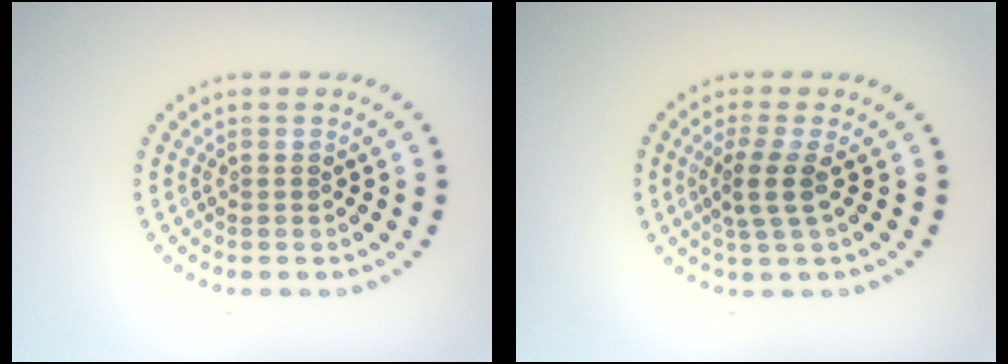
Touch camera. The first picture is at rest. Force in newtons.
{"total": 2.5, "press": 2.0, "slide": 1.6}